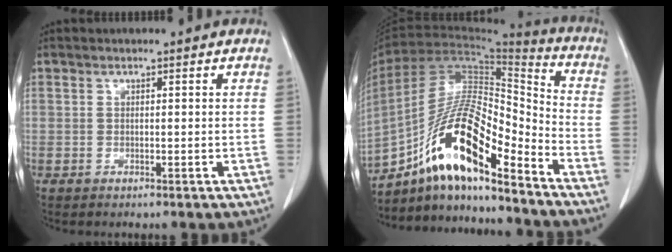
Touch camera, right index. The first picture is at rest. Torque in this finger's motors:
{"motor_torque": [1.18, -0.95, 1.05, 0.21]}